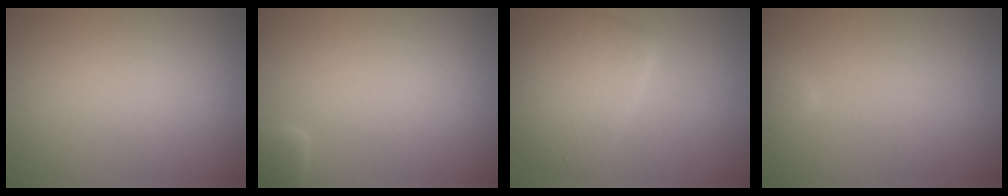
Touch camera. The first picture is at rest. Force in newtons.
{"total": 1.0, "press": 1.0, "slide": 0.1}
{"total": 5.2, "press": 5.2, "slide": 0.1}
{"total": 1.1, "press": 1.1, "slide": 0.1}